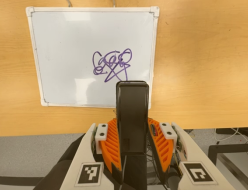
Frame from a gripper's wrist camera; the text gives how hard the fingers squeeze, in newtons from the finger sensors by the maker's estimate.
{"total": 3.9, "left": 2.4, "right": 5.5}